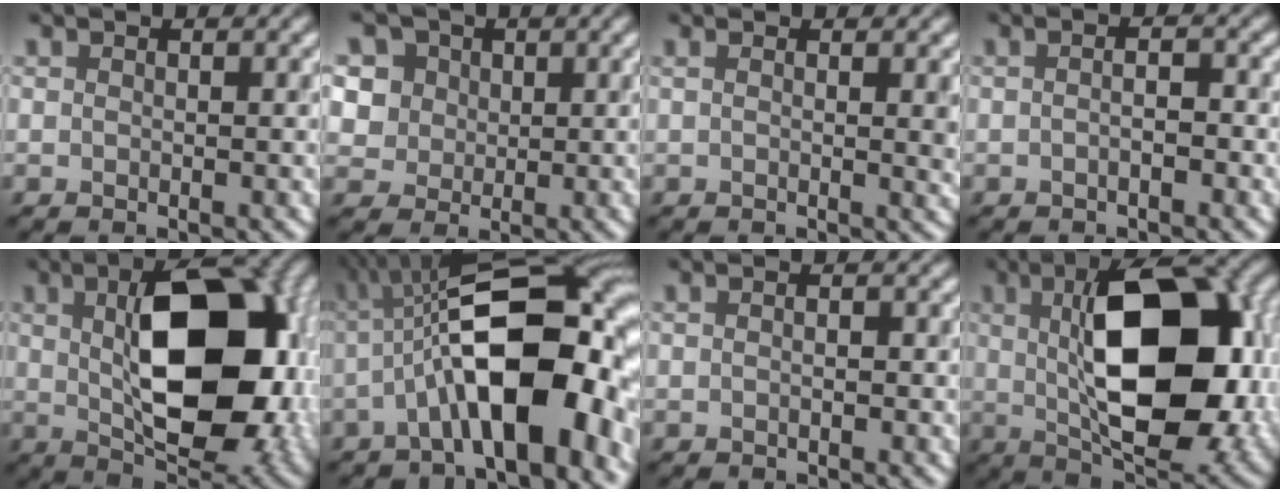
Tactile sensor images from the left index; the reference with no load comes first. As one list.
[{"total": 7.4, "force": [3.4, 5.9, 3.0], "torque": [-0.060, 0.017, 0.039]}, {"total": 2.5, "force": [0.5, 0.5, 2.4], "torque": [-0.031, 0.000, 0.006]}, {"total": 1.8, "force": [-0.3, 0.6, 1.7], "torque": [-0.011, -0.002, -0.018]}, {"total": 13.8, "force": [1.0, 7.1, 11.8], "torque": [-0.179, -0.004, 0.024]}, {"total": 13.3, "force": [-2.1, 5.1, 12.0], "torque": [-0.178, 0.013, -0.041]}, {"total": 1.4, "force": [0.2, 0.6, 1.2], "torque": [-0.010, 0.006, -0.011]}, {"total": 15.2, "force": [1.2, 7.4, 13.2], "torque": [-0.200, 0.000, 0.023]}]